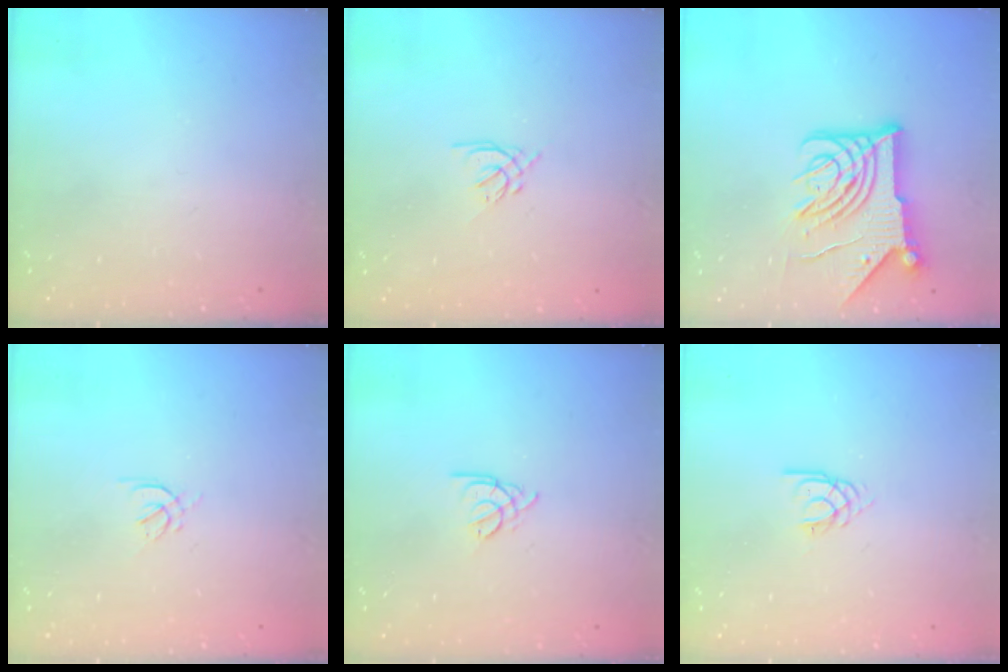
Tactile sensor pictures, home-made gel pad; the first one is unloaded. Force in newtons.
{"total": 1.3, "press": 1.1, "slide": 0.6}
{"total": 16.1, "press": 16.0, "slide": 1.8}
{"total": 1.5, "press": 1.4, "slide": 0.6}
{"total": 2.2, "press": 2.2, "slide": 0.5}
{"total": 2.3, "press": 2.3, "slide": 0.2}